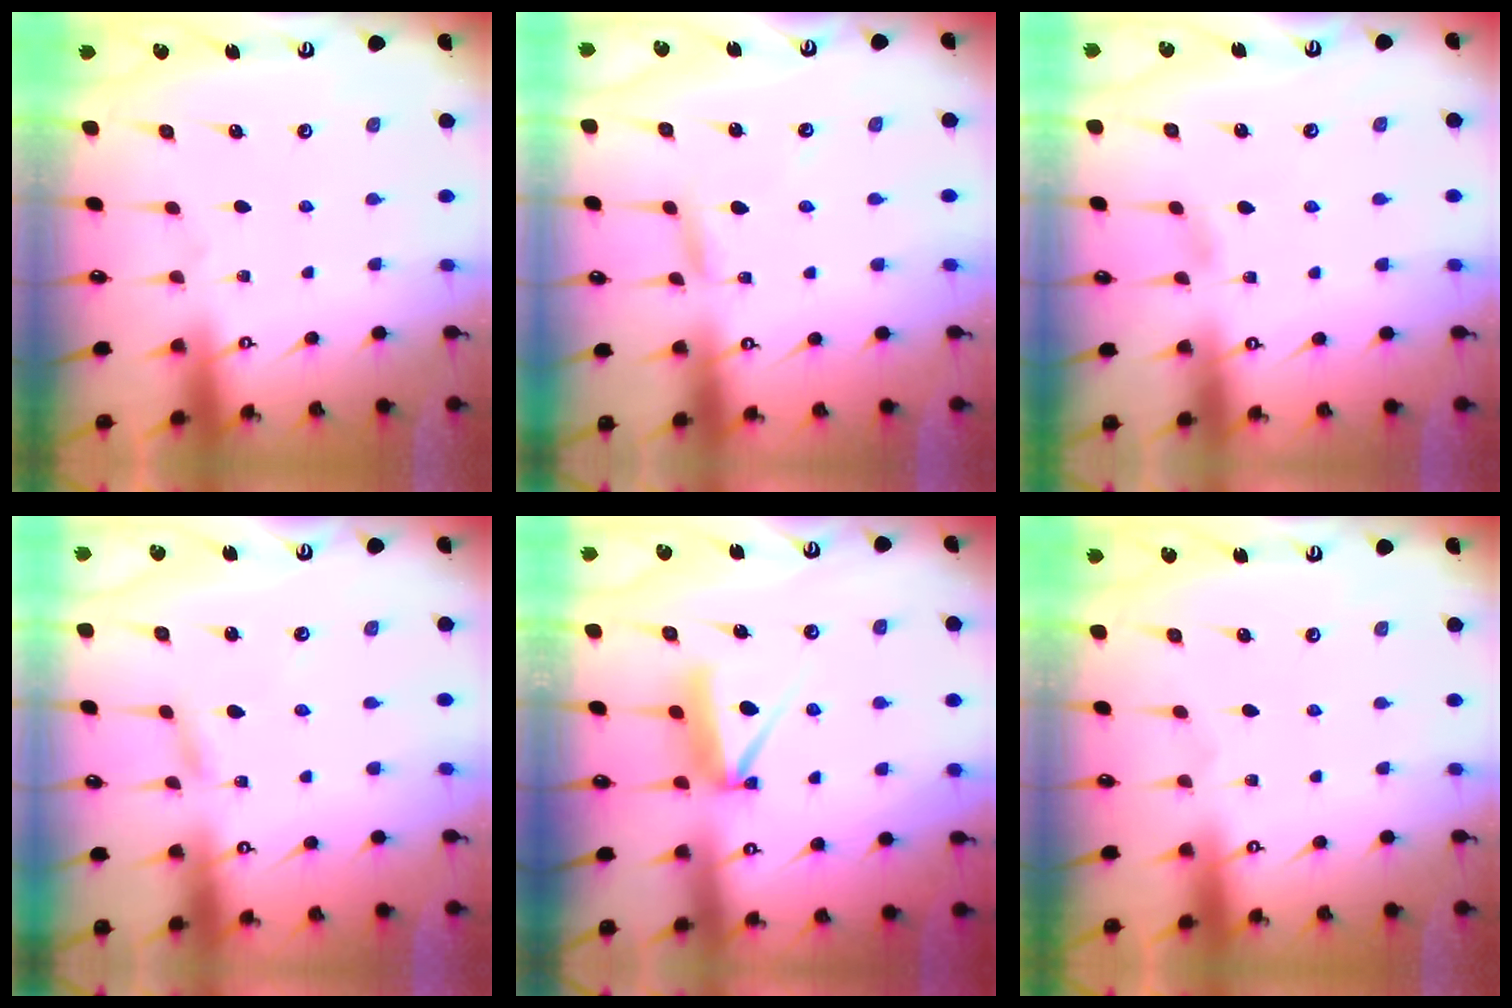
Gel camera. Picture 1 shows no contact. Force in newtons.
{"total": 3.1, "press": 3.1, "slide": 0.2}
{"total": 3.7, "press": 3.7, "slide": 0.4}
{"total": 2.5, "press": 2.5, "slide": 0.2}
{"total": 7.4, "press": 7.4, "slide": 0.7}
{"total": 0.0}